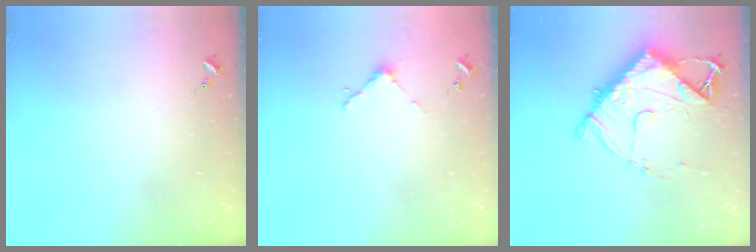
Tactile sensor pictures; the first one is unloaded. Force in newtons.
{"total": 3.7, "press": 3.7, "slide": 0.3}
{"total": 13.6, "press": 13.6, "slide": 0.8}